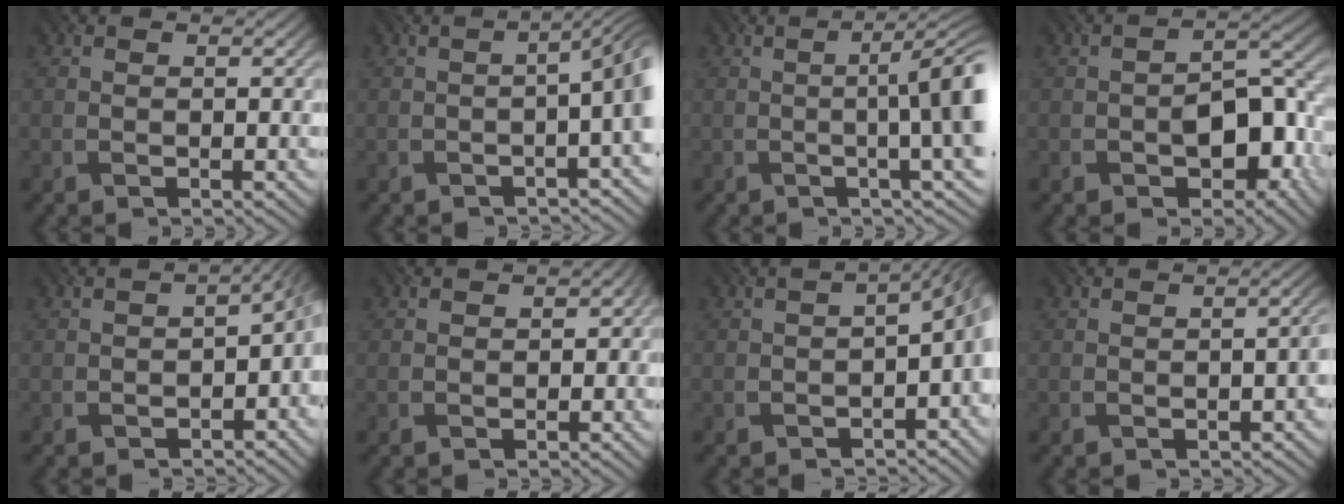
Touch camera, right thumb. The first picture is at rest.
{"total": 5.5, "force": [-1.1, 1.7, 5.2], "torque": [-0.056, 0.002, -0.019]}
{"total": 9.4, "force": [-0.3, 1.9, 9.2], "torque": [-0.117, 0.009, -0.007]}
{"total": 8.3, "force": [-2.7, 4.9, 6.2], "torque": [-0.086, -0.005, -0.041]}
{"total": 5.6, "force": [-2.3, 3.0, 4.2], "torque": [-0.043, -0.014, -0.036]}
{"total": 1.9, "force": [-0.5, 1.5, 1.0], "torque": [-0.015, -0.012, -0.006]}
{"total": 7.5, "force": [-2.5, 4.0, 5.8], "torque": [-0.063, -0.020, -0.032]}
{"total": 2.2, "force": [-0.7, 0.8, 2.0], "torque": [-0.023, 0.004, -0.007]}